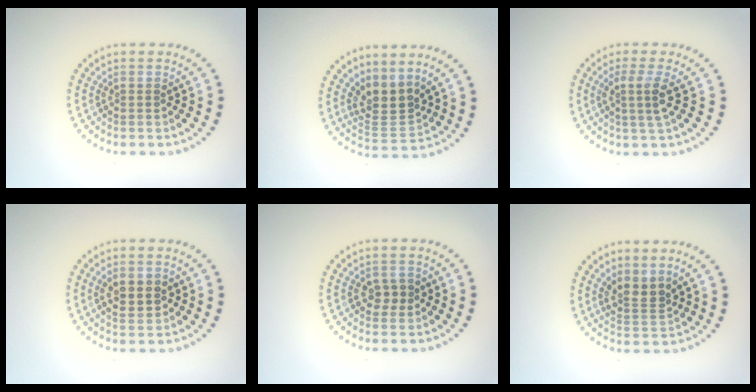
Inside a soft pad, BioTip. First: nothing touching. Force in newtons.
{"total": 3.2, "press": 2.5, "slide": 2.1}
{"total": 2.4, "press": 1.9, "slide": 1.6}
{"total": 2.9, "press": 2.9, "slide": 0.1}
{"total": 1.9, "press": 1.9, "slide": 0.1}
{"total": 2.5, "press": 2.0, "slide": 1.5}